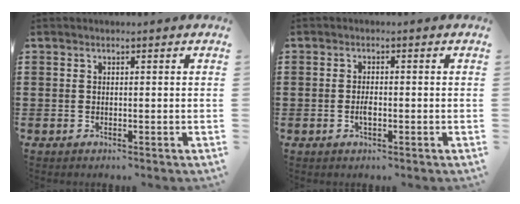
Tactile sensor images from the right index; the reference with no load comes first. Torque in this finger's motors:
{"motor_torque": [1.16, 0.97, 0.08, 0.07]}